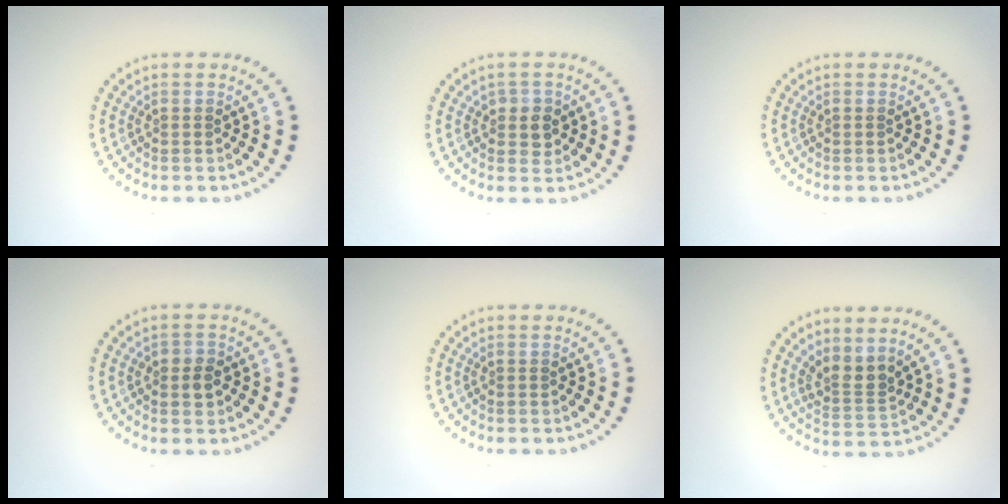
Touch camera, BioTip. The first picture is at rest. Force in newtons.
{"total": 2.0, "press": 1.8, "slide": 0.7}
{"total": 0.0}
{"total": 1.9, "press": 1.9, "slide": 0.3}
{"total": 0.0}
{"total": 2.7, "press": 1.8, "slide": 1.9}